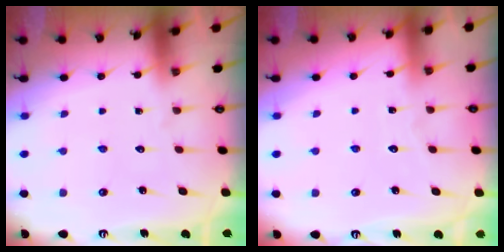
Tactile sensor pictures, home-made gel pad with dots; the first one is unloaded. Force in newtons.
{"total": 1.8, "press": 1.8, "slide": 0.2}